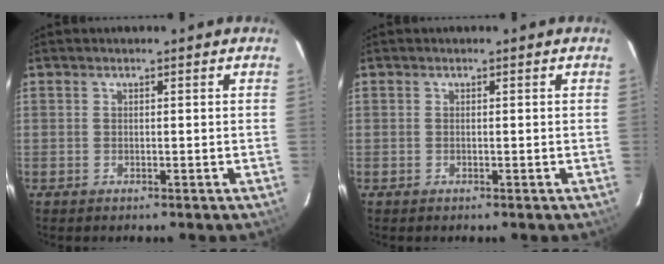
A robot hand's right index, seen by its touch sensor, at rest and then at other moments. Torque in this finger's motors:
{"motor_torque": [0.15, 0.10, -0.01, 0.01]}